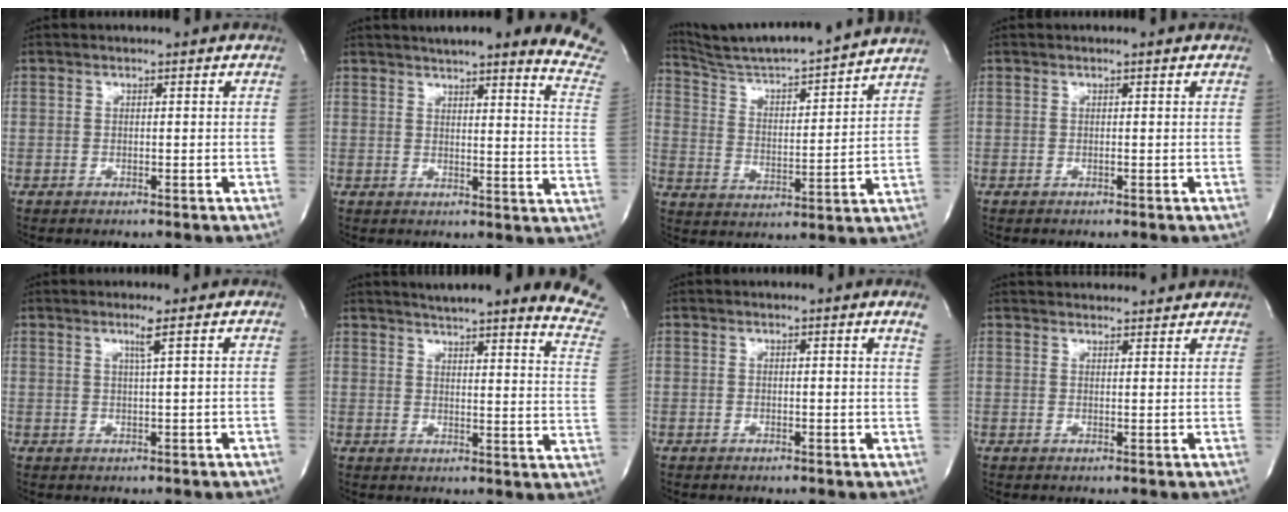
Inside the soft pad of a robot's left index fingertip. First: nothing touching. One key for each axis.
{"total": 17.9, "fx": 16.6, "fy": 0.6, "fz": 6.8, "tx": -0.074, "ty": -0.078, "tz": 0.173}
{"total": 18.7, "fx": 17.4, "fy": -0.7, "fz": 6.8, "tx": -0.125, "ty": -0.016, "tz": 0.267}
{"total": 0.0}
{"total": 1.9, "fx": 0.9, "fy": -0.7, "fz": 1.4, "tx": -0.035, "ty": -0.007, "tz": 0.021}
{"total": 19.3, "fx": 18.1, "fy": -0.4, "fz": 6.8, "tx": -0.082, "ty": -0.104, "tz": 0.197}
{"total": 2.1, "fx": 1.7, "fy": -0.5, "fz": 1.1, "tx": -0.023, "ty": -0.011, "tz": 0.009}
{"total": 9.4, "fx": 9.1, "fy": 1.6, "fz": 1.9, "tx": -0.021, "ty": 0.024, "tz": 0.108}